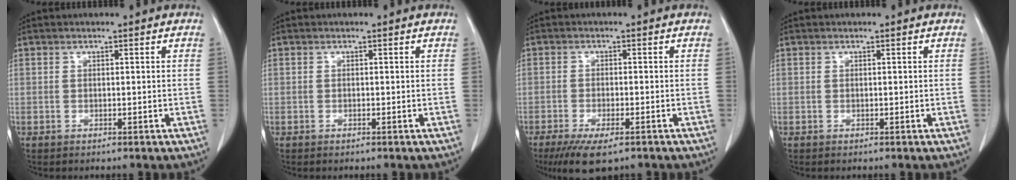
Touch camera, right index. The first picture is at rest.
{"total": 0.0}
{"total": 7.3, "force": [-5.0, 1.9, 4.9], "torque": [-0.078, -0.016, -0.076]}
{"total": 0.0}